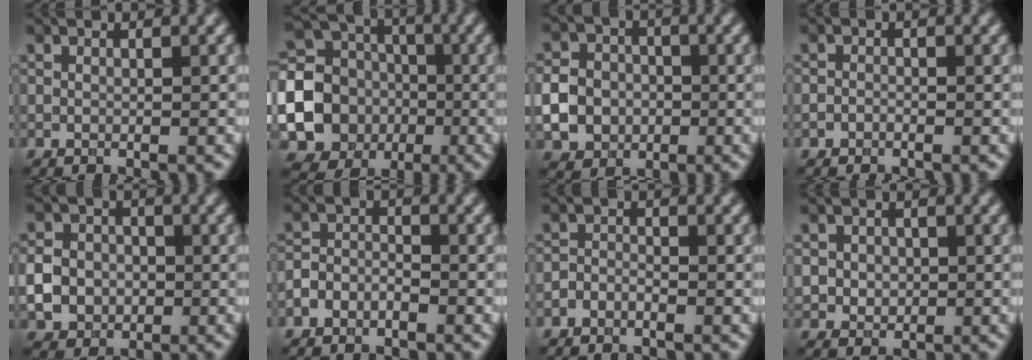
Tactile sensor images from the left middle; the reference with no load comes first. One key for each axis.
{"total": 19.6, "fx": -4.0, "fy": 18.3, "fz": 5.7, "tx": -0.149, "ty": -0.020, "tz": -0.104}
{"total": 5.6, "fx": -1.1, "fy": 5.0, "fz": 2.4, "tx": -0.040, "ty": -0.006, "tz": -0.038}
{"total": 0.6, "fx": -0.4, "fy": 0.4, "fz": 0.2, "tx": -0.003, "ty": -0.001, "tz": -0.009}
{"total": 4.5, "fx": -0.8, "fy": 3.9, "fz": 2.0, "tx": -0.036, "ty": -0.004, "tz": -0.025}
{"total": 2.0, "fx": -1.4, "fy": 1.3, "fz": 0.8, "tx": -0.014, "ty": 0.007, "tz": -0.033}
{"total": 1.2, "fx": -1.0, "fy": 0.6, "fz": 0.4, "tx": -0.006, "ty": 0.004, "tz": -0.022}
{"total": 2.4, "fx": 0.2, "fy": 2.2, "fz": 1.0, "tx": -0.017, "ty": 0.002, "tz": 0.003}